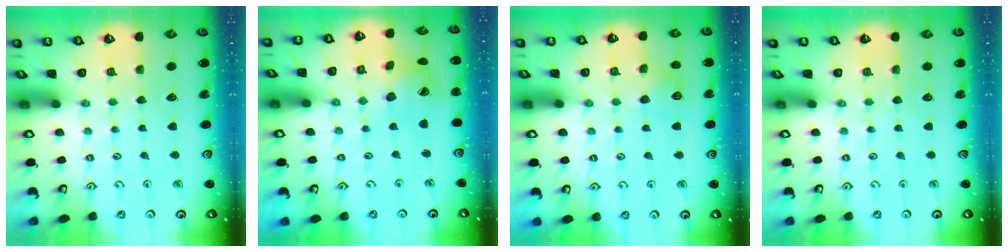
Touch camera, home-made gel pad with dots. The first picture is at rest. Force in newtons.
{"total": 10.7, "press": 10.6, "slide": 1.2}
{"total": 6.3, "press": 6.3, "slide": 0.9}
{"total": 0.0}